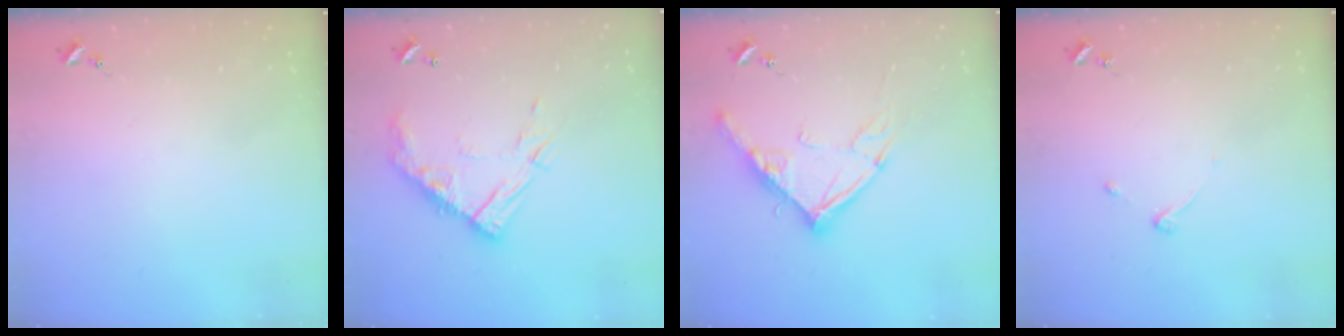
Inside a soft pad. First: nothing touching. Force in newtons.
{"total": 12.5, "press": 12.5, "slide": 1.0}
{"total": 14.5, "press": 14.4, "slide": 1.4}
{"total": 3.3, "press": 3.2, "slide": 0.6}